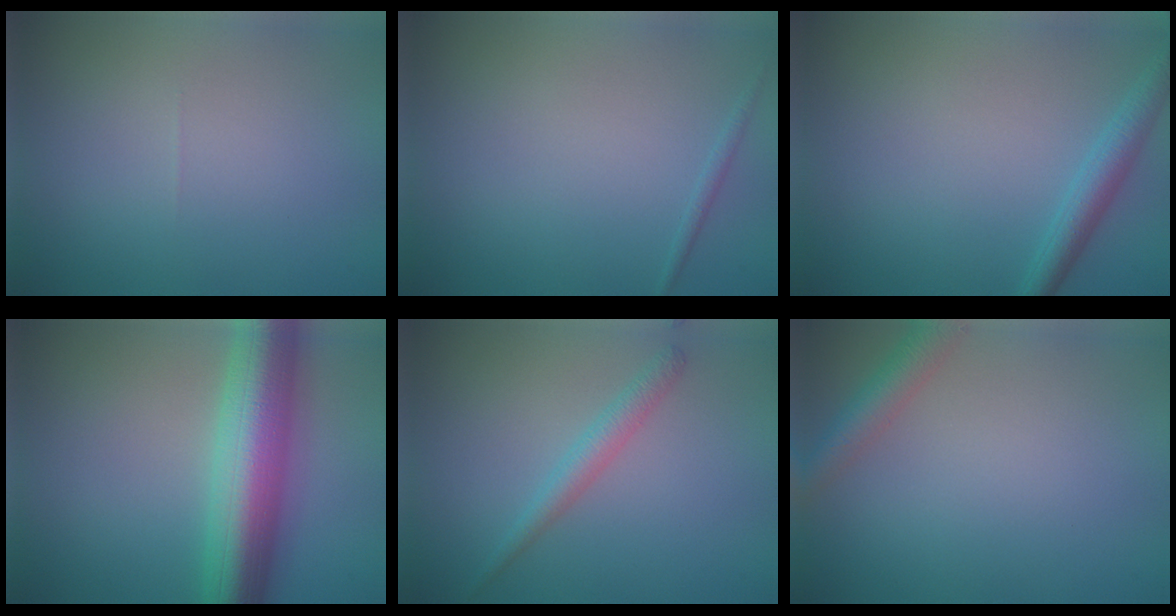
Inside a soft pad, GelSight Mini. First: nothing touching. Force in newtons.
{"total": 0.6, "press": 0.6, "slide": 0.0}
{"total": 2.5, "press": 2.5, "slide": 0.1}
{"total": 9.9, "press": 9.9, "slide": 0.2}
{"total": 1.9, "press": 1.9, "slide": 0.1}
{"total": 2.9, "press": 2.9, "slide": 0.2}